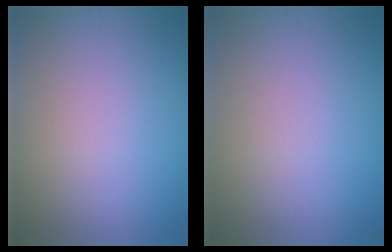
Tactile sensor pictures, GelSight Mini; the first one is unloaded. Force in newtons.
{"total": 0.0}